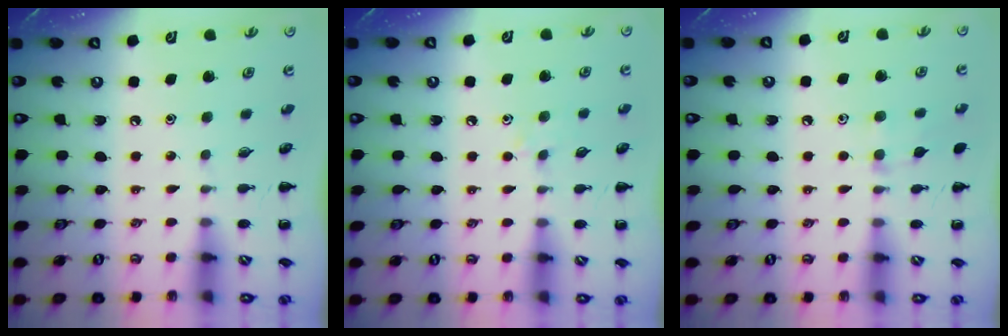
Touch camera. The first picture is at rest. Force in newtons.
{"total": 4.9, "press": 4.6, "slide": 1.5}
{"total": 6.8, "press": 6.3, "slide": 2.5}